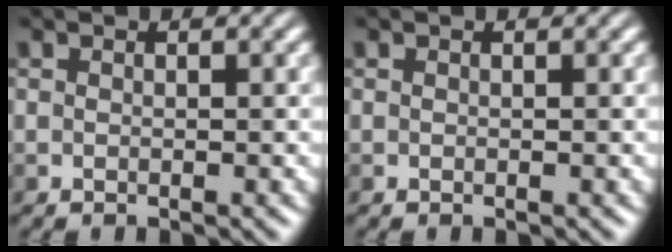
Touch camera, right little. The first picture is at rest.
{"total": 0.0}